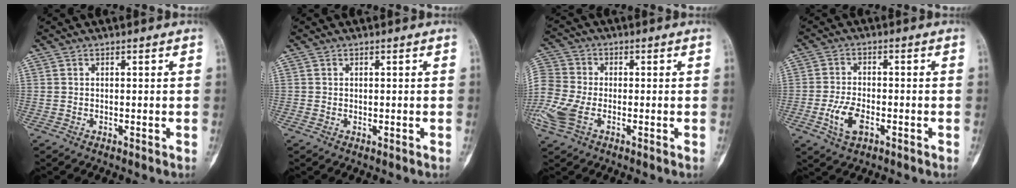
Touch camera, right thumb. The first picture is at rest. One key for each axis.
{"total": 0.0}
{"total": 10.7, "fx": -3.4, "fy": 6.8, "fz": 7.4, "tx": -0.201, "ty": 0.004, "tz": -0.073}
{"total": 5.9, "fx": -2.2, "fy": 3.1, "fz": 4.5, "tx": -0.090, "ty": 0.008, "tz": -0.040}